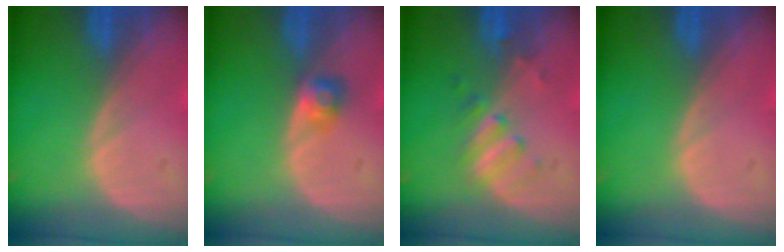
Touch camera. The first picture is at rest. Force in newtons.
{"total": 2.5, "press": 2.4, "slide": 0.8}
{"total": 3.2, "press": 3.2, "slide": 0.4}
{"total": 0.0}